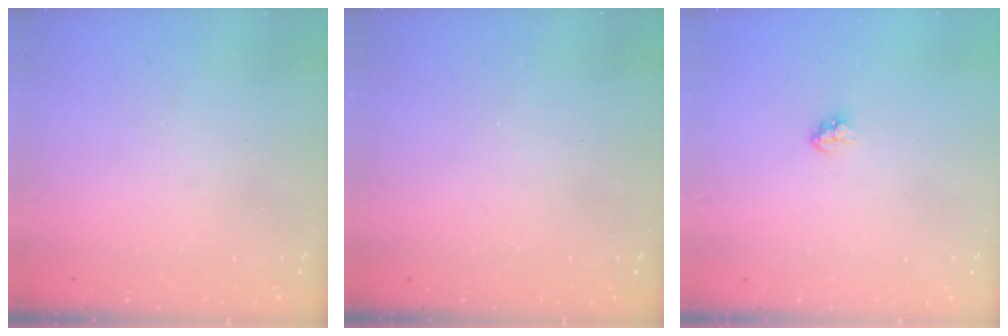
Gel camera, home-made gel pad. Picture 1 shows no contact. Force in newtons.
{"total": 1.1, "press": 1.1, "slide": 0.1}
{"total": 2.9, "press": 2.9, "slide": 0.2}